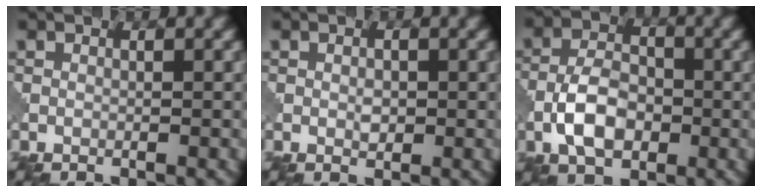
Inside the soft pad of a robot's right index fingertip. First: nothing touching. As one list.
[{"total": 0.8, "force": [0.4, 0.5, 0.5], "torque": [-0.012, 0.001, 0.012]}, {"total": 4.9, "force": [-1.3, 3.2, 3.5], "torque": [-0.064, 0.005, -0.024]}]